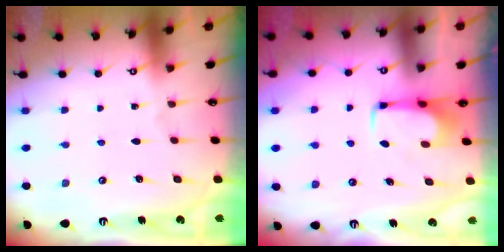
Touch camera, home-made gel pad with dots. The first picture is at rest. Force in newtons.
{"total": 1.7, "press": 1.6, "slide": 0.5}